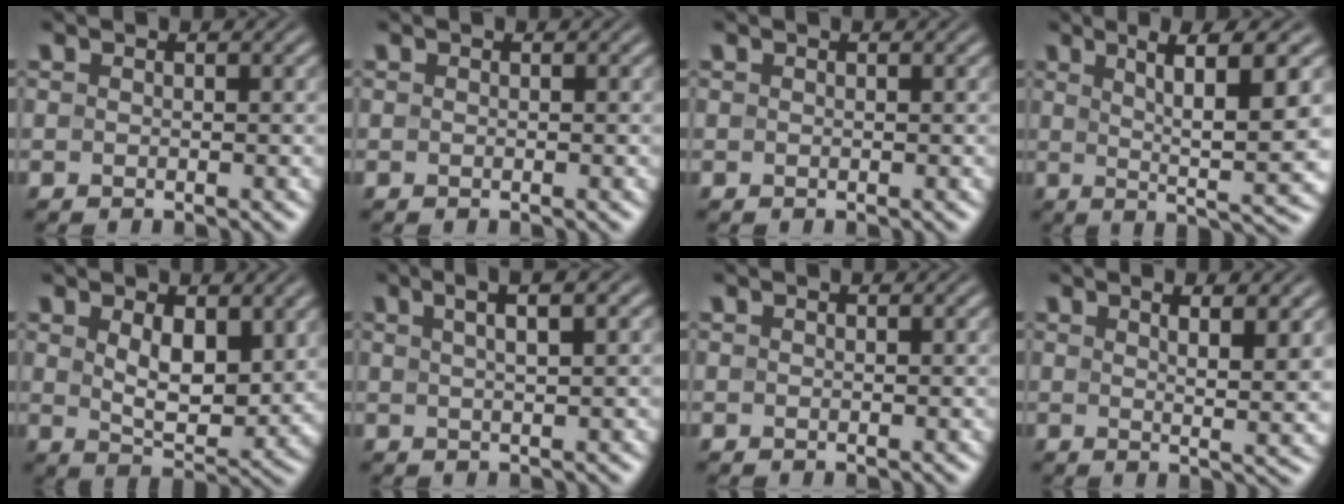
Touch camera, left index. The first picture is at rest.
{"total": 0.0}
{"total": 0.0}
{"total": 9.0, "force": [2.2, 1.7, 8.6], "torque": [-0.122, 0.006, 0.039]}
{"total": 5.0, "force": [1.6, 2.5, 4.0], "torque": [-0.075, -0.012, 0.036]}
{"total": 4.0, "force": [2.0, 1.2, 3.3], "torque": [-0.028, 0.009, 0.010]}
{"total": 0.0}
{"total": 5.3, "force": [2.0, 1.2, 4.7], "torque": [-0.059, 0.000, 0.027]}